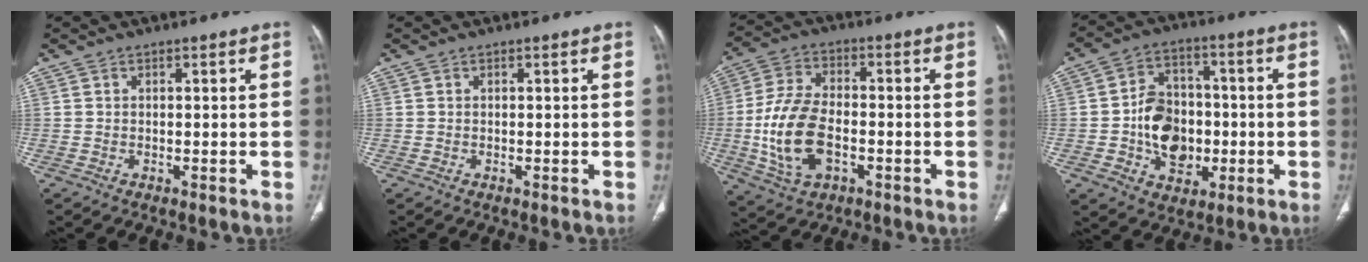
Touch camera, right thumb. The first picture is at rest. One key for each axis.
{"total": 0.0}
{"total": 14.0, "fx": -3.0, "fy": 8.2, "fz": 11.0, "tx": -0.221, "ty": 0.014, "tz": -0.050}
{"total": 13.2, "fx": -2.0, "fy": 10.1, "fz": 8.2, "tx": -0.092, "ty": 0.023, "tz": -0.028}